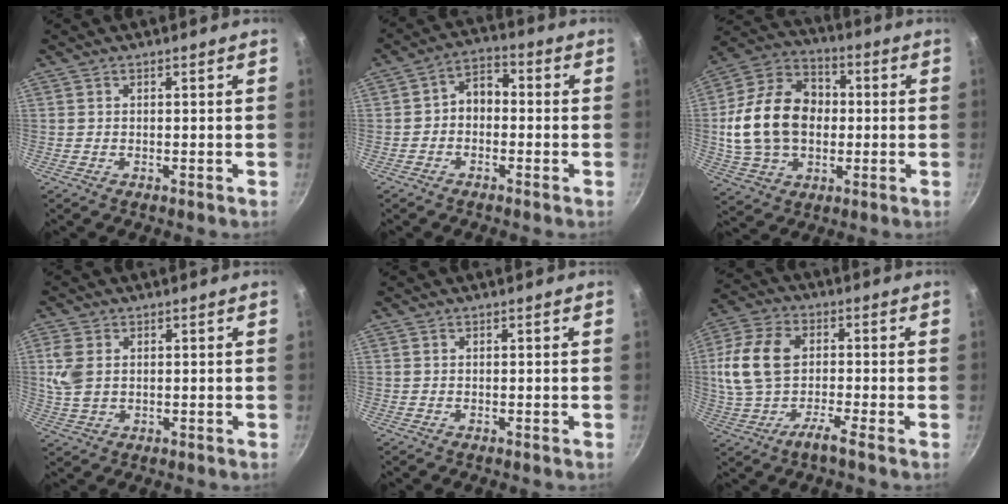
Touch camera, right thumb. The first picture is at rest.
{"total": 5.6, "force": [-0.9, 4.1, 3.6], "torque": [-0.038, 0.028, -0.026]}
{"total": 19.4, "force": [0.0, 14.3, 13.1], "torque": [-0.215, 0.029, -0.002]}
{"total": 5.8, "force": [1.2, 4.0, 4.0], "torque": [-0.084, 0.002, 0.028]}
{"total": 0.0}
{"total": 11.5, "force": [-1.8, 5.9, 9.6], "torque": [-0.191, 0.032, -0.055]}